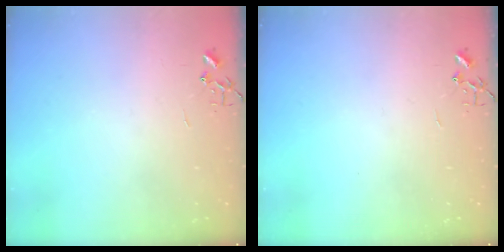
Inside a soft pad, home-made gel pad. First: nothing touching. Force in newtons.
{"total": 0.0}